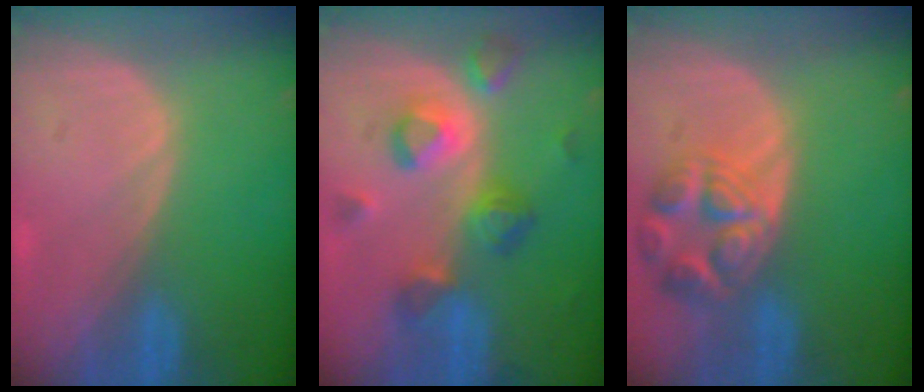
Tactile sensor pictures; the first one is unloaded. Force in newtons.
{"total": 8.0, "press": 7.7, "slide": 2.1}
{"total": 7.8, "press": 6.9, "slide": 3.6}